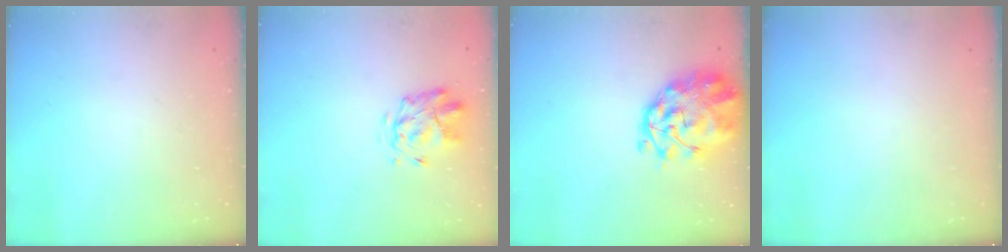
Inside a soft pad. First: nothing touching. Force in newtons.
{"total": 2.9, "press": 2.5, "slide": 1.5}
{"total": 3.8, "press": 3.6, "slide": 1.2}
{"total": 0.0}